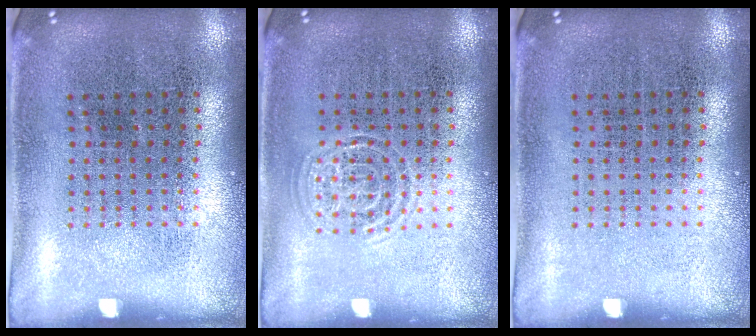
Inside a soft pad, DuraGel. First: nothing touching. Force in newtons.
{"total": 1.6, "press": 1.5, "slide": 0.2}
{"total": 0.0}